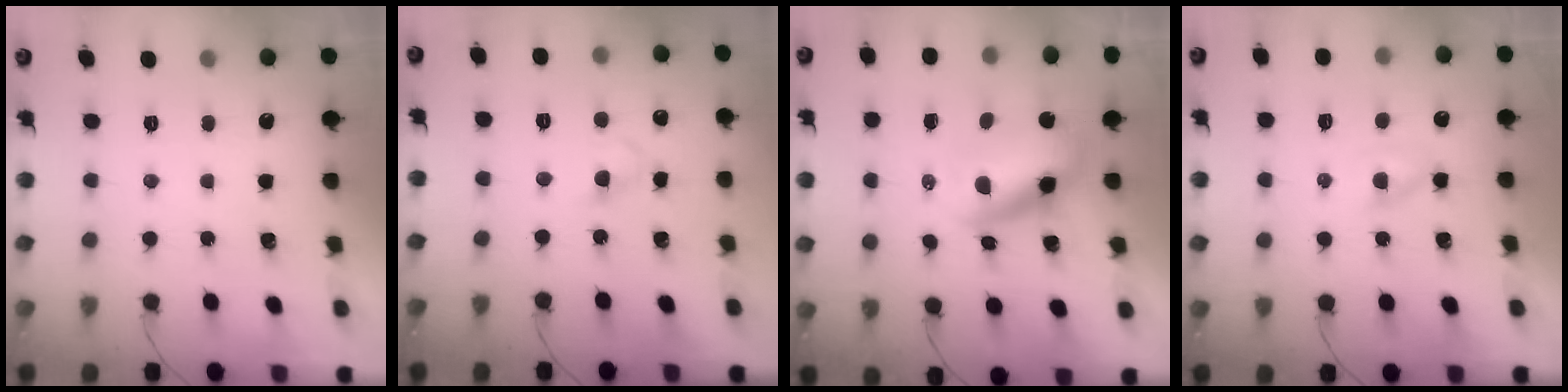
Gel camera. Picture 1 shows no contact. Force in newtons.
{"total": 2.4, "press": 2.1, "slide": 1.1}
{"total": 7.0, "press": 6.8, "slide": 1.4}
{"total": 1.6, "press": 1.5, "slide": 0.7}